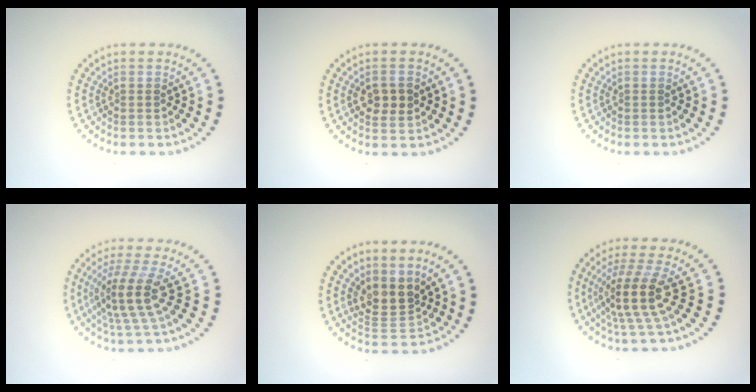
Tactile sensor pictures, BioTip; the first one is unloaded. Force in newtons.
{"total": 2.4, "press": 2.4, "slide": 0.2}
{"total": 0.0}
{"total": 4.3, "press": 3.2, "slide": 2.9}
{"total": 3.4, "press": 2.8, "slide": 2.0}
{"total": 4.5, "press": 3.4, "slide": 2.9}